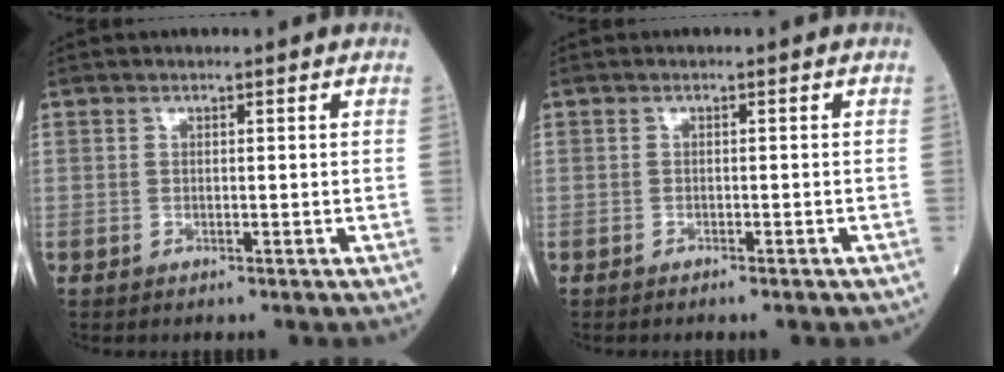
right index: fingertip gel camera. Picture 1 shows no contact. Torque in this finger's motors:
{"motor_torque": [-0.12, -0.07, 0.05, -0.02]}